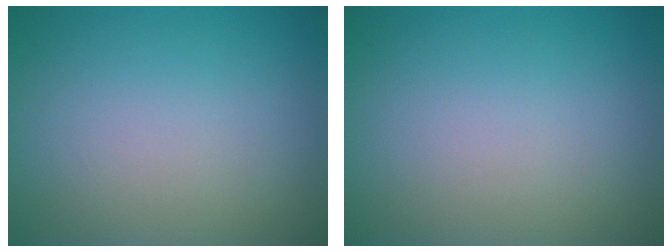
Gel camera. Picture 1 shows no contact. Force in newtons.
{"total": 0.0}